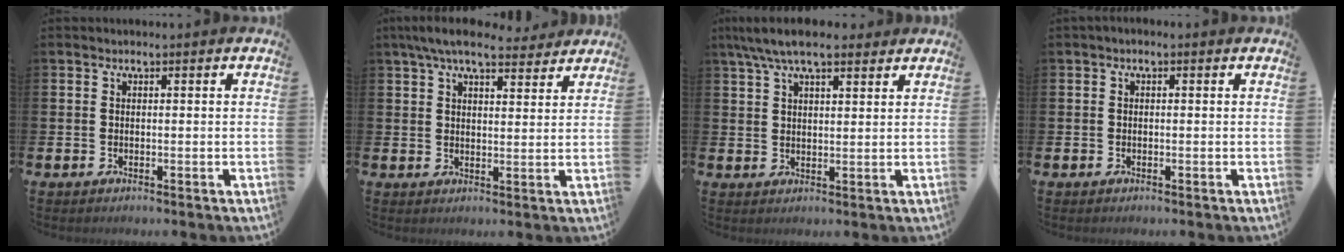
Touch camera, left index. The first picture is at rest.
{"total": 6.5, "force": [5.8, 1.4, 2.5], "torque": [-0.057, -0.019, 0.105]}
{"total": 6.7, "force": [5.6, 1.9, 3.3], "torque": [-0.078, -0.007, 0.102]}
{"total": 0.5, "force": [-0.3, 0.2, 0.3], "torque": [-0.007, 0.002, -0.007]}